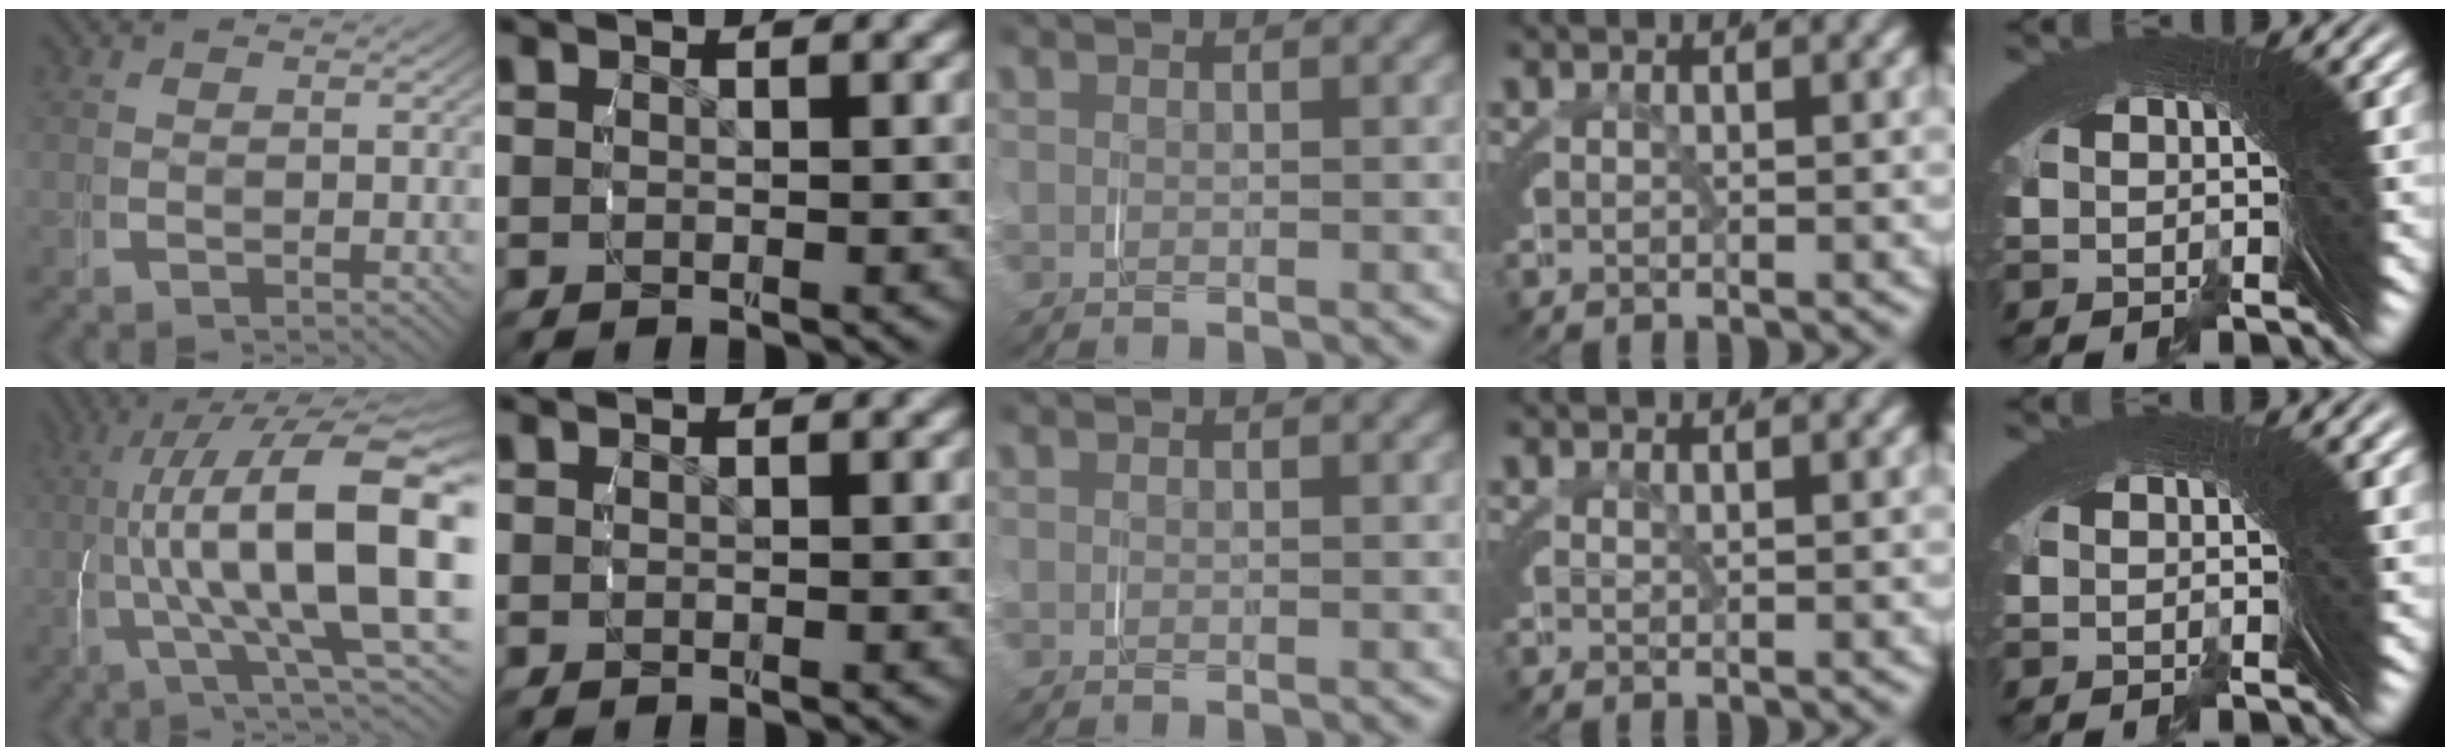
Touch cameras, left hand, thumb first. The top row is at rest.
{"thumb": {"total": 18.7, "force": [1.1, 8.6, 16.6], "torque": [-0.255, -0.016, 0.017]}, "ring": {"total": 0.7, "force": [0.5, -0.3, 0.3], "torque": [-0.004, -0.001, 0.010]}, "little": {"total": 1.3, "force": [0.5, 0.2, 1.2], "torque": [-0.007, 0.008, 0.002]}}